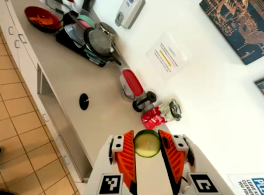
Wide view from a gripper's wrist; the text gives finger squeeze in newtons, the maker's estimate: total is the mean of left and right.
{"total": 9.0, "left": 9.2, "right": 8.9}